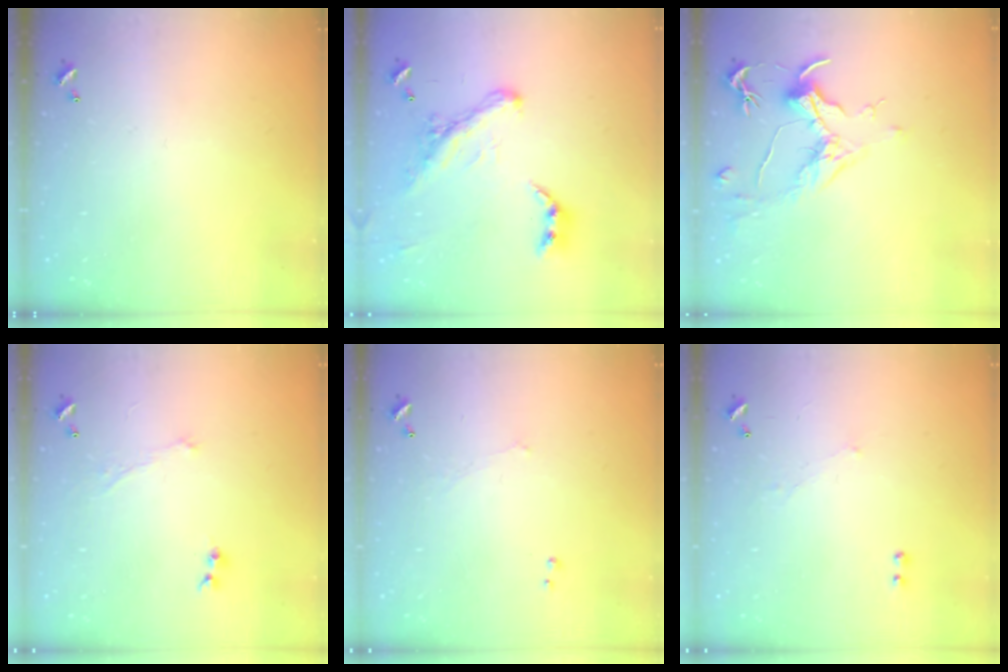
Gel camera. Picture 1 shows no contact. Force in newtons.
{"total": 5.8, "press": 5.6, "slide": 1.6}
{"total": 1.6, "press": 1.4, "slide": 0.8}
{"total": 2.4, "press": 2.2, "slide": 0.9}
{"total": 0.9, "press": 0.7, "slide": 0.5}
{"total": 0.7, "press": 0.2, "slide": 0.7}